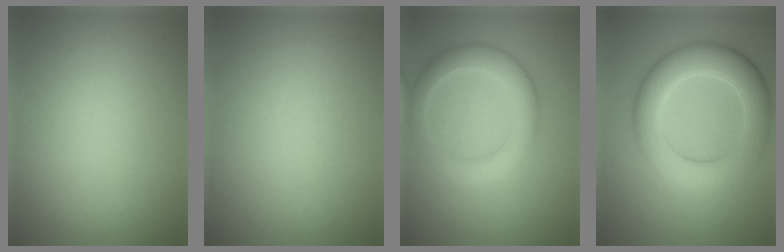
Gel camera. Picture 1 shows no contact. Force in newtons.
{"total": 0.0}
{"total": 4.0, "press": 4.0, "slide": 0.2}
{"total": 6.7, "press": 6.7, "slide": 0.3}